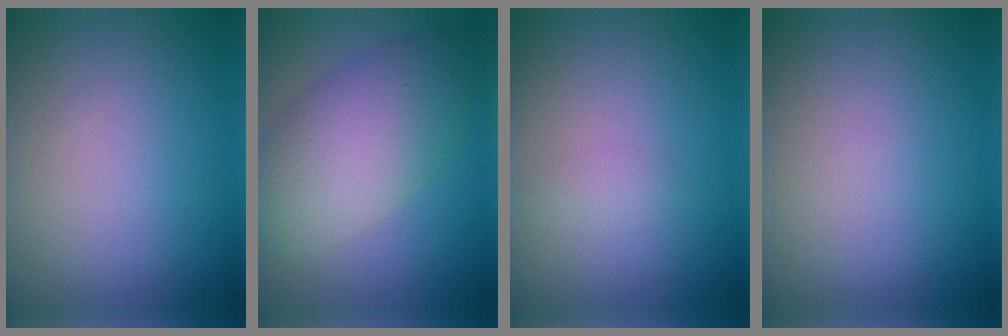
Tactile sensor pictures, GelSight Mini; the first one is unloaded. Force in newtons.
{"total": 7.9, "press": 7.9, "slide": 0.1}
{"total": 0.9, "press": 0.9, "slide": 0.0}
{"total": 0.0}